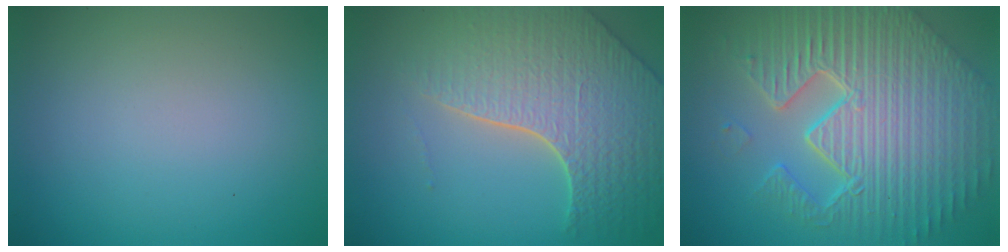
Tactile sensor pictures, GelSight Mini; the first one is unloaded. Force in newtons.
{"total": 7.6, "press": 5.8, "slide": 4.9}
{"total": 11.4, "press": 7.4, "slide": 8.7}